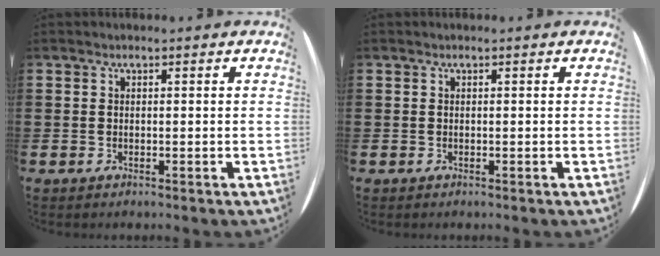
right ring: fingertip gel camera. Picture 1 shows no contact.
{"total": 0.0}